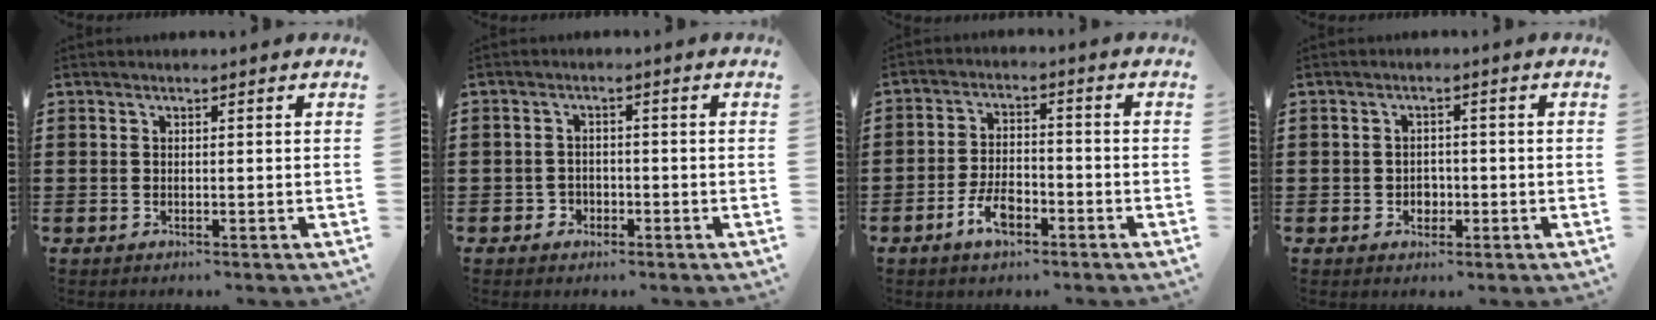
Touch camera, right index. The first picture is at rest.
{"total": 1.8, "force": [-1.2, 1.4, 0.1], "torque": [-0.008, 0.002, -0.027]}
{"total": 5.7, "force": [-3.2, 2.4, 4.0], "torque": [-0.093, 0.002, -0.065]}
{"total": 2.0, "force": [-0.7, 1.6, 0.8], "torque": [-0.022, -0.001, -0.015]}